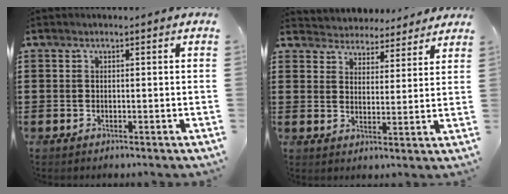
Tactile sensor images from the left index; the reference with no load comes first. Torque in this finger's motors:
{"motor_torque": [0.51, -1.63, 0.35, 0.02]}